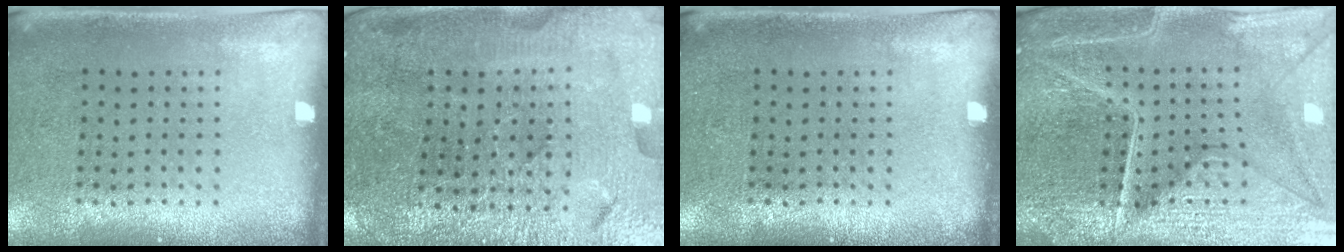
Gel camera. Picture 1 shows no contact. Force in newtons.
{"total": 3.6, "press": 3.6, "slide": 0.5}
{"total": 0.0}
{"total": 6.2, "press": 5.6, "slide": 2.7}